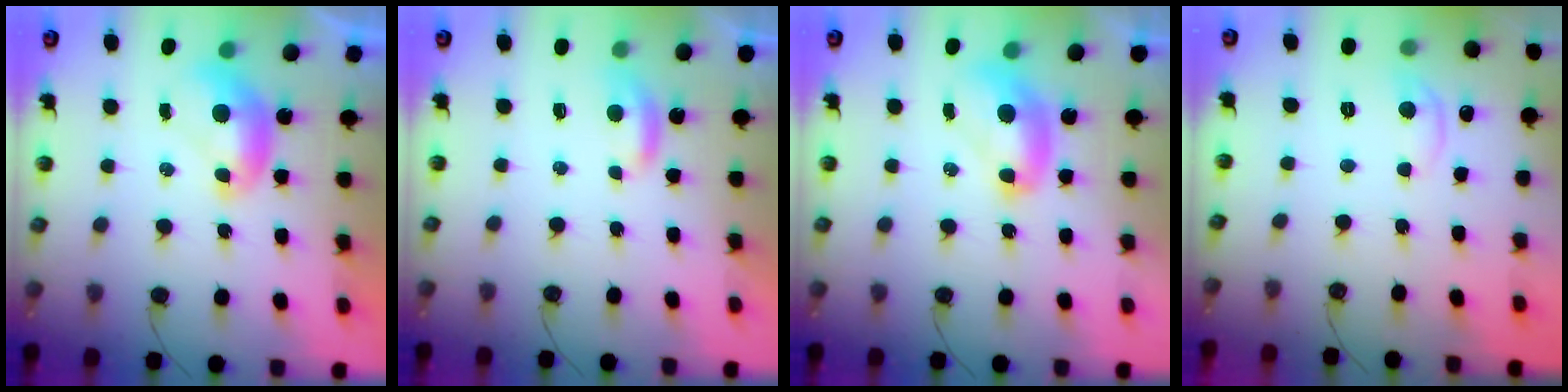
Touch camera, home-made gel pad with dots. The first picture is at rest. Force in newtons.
{"total": 2.0, "press": 2.0, "slide": 0.4}
{"total": 2.0, "press": 2.0, "slide": 0.2}
{"total": 0.0}